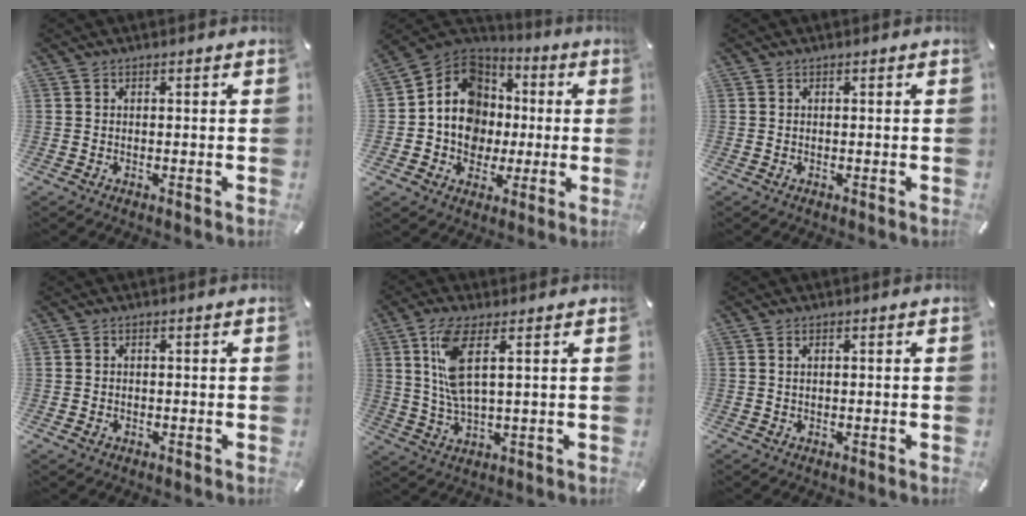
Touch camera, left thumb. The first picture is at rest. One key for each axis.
{"total": 13.1, "fx": -0.1, "fy": 12.2, "fz": 4.8, "tx": -0.102, "ty": -0.010, "tz": 0.007}
{"total": 0.0}
{"total": 1.5, "fx": -0.4, "fy": 1.3, "fz": 0.7, "tx": -0.011, "ty": 0.003, "tz": -0.009}
{"total": 10.4, "fx": 3.5, "fy": 3.4, "fz": 9.1, "tx": -0.202, "ty": -0.004, "tz": 0.058}
{"total": 0.9, "fx": 0.2, "fy": 0.5, "fz": 0.8, "tx": -0.016, "ty": 0.002, "tz": 0.003}